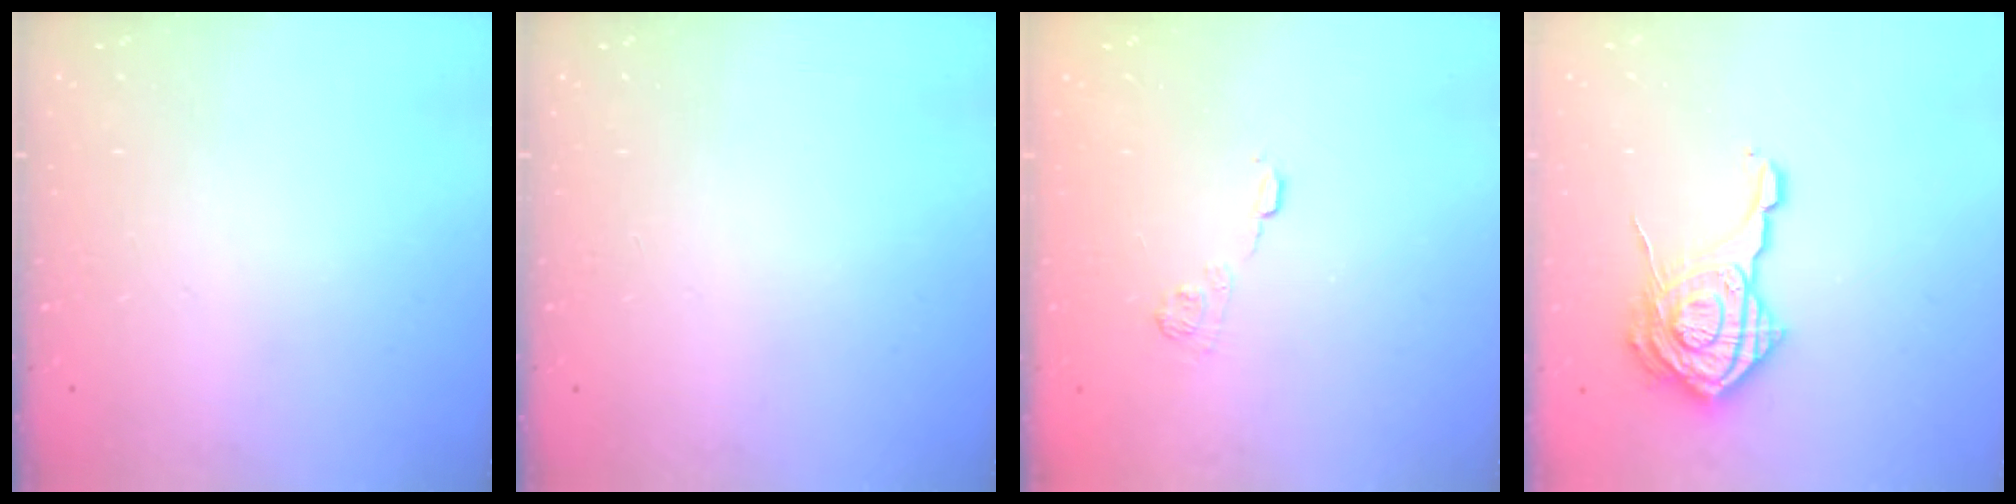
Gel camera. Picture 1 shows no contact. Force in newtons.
{"total": 0.0}
{"total": 7.6, "press": 7.5, "slide": 1.0}
{"total": 17.6, "press": 17.6, "slide": 1.2}